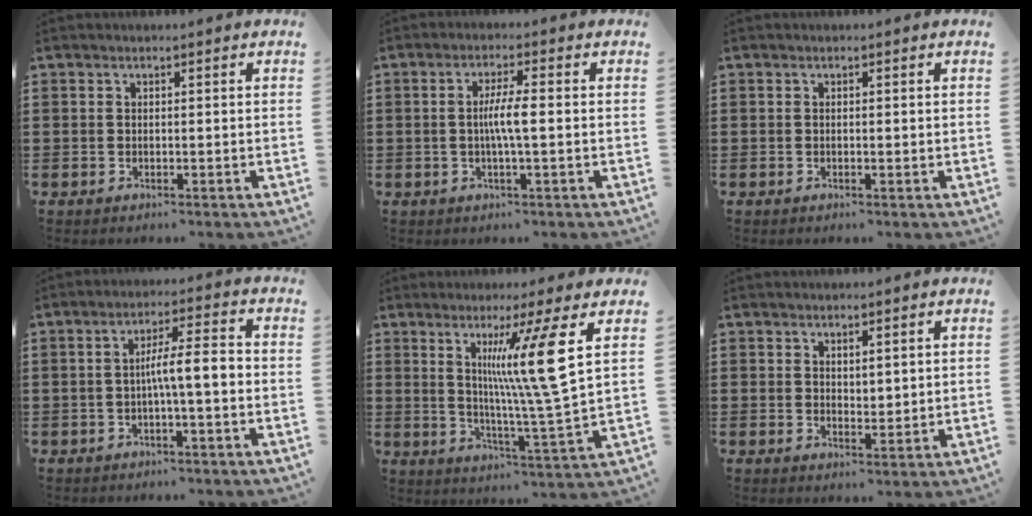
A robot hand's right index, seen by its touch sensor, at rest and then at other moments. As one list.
[{"total": 4.2, "force": [-0.3, 0.3, 4.2], "torque": [-0.082, -0.006, -0.011]}, {"total": 0.0}, {"total": 5.2, "force": [-0.9, 0.6, 5.1], "torque": [-0.093, 0.004, -0.020]}, {"total": 13.2, "force": [4.5, -0.8, 12.3], "torque": [-0.216, -0.014, 0.059]}, {"total": 1.7, "force": [1.5, 0.8, 0.3], "torque": [-0.007, 0.006, 0.029]}]